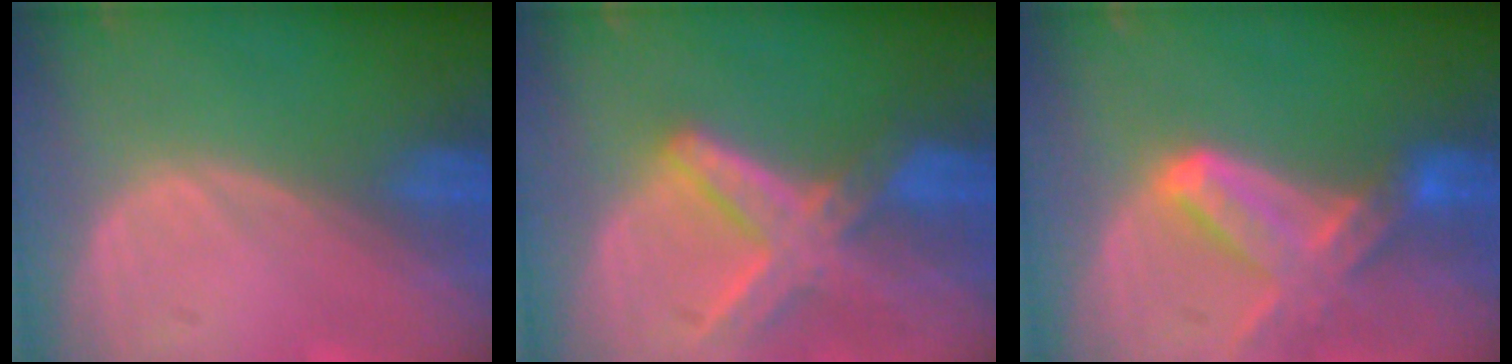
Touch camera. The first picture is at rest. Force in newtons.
{"total": 8.2, "press": 7.1, "slide": 4.1}
{"total": 7.2, "press": 6.7, "slide": 2.8}